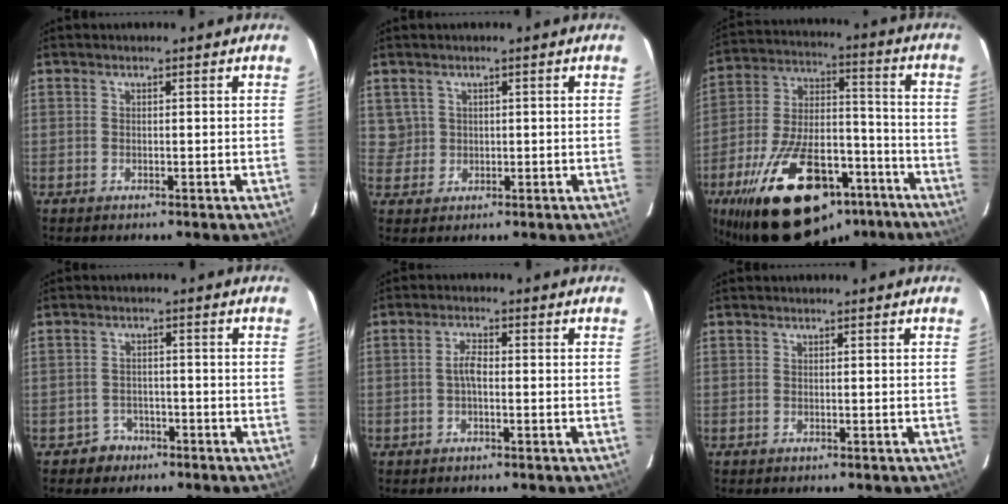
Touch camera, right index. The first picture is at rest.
{"total": 3.0, "force": [0.9, 2.9, 0.1], "torque": [0.009, 0.013, 0.020]}
{"total": 28.9, "force": [-18.1, 14.0, 17.7], "torque": [-0.333, 0.010, -0.267]}
{"total": 3.9, "force": [-2.4, 3.1, -0.1], "torque": [-0.008, 0.016, -0.035]}
{"total": 2.6, "force": [-0.5, 1.0, 2.4], "torque": [-0.048, 0.008, -0.008]}
{"total": 0.0}